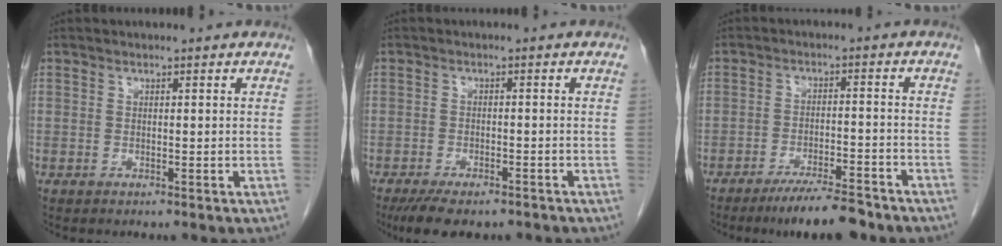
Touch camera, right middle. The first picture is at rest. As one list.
[{"total": 8.2, "force": [-6.5, 2.8, 4.3], "torque": [-0.062, -0.008, -0.096]}, {"total": 8.5, "force": [-7.0, 1.2, 4.6], "torque": [-0.066, -0.016, -0.114]}]